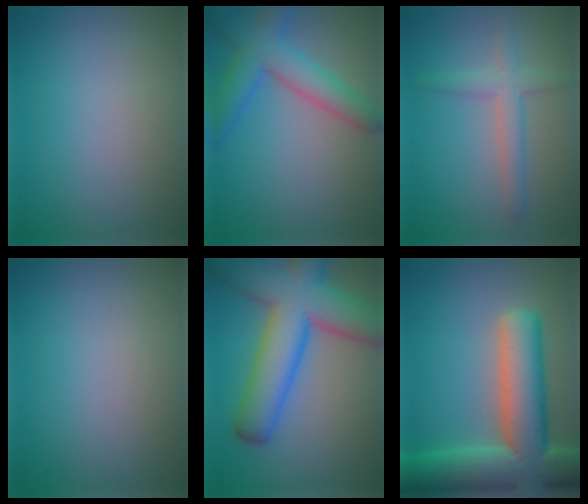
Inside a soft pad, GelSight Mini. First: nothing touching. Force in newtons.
{"total": 5.1, "press": 5.1, "slide": 0.2}
{"total": 2.9, "press": 2.9, "slide": 0.2}
{"total": 0.0}
{"total": 11.7, "press": 11.7, "slide": 0.4}
{"total": 12.4, "press": 12.4, "slide": 1.0}